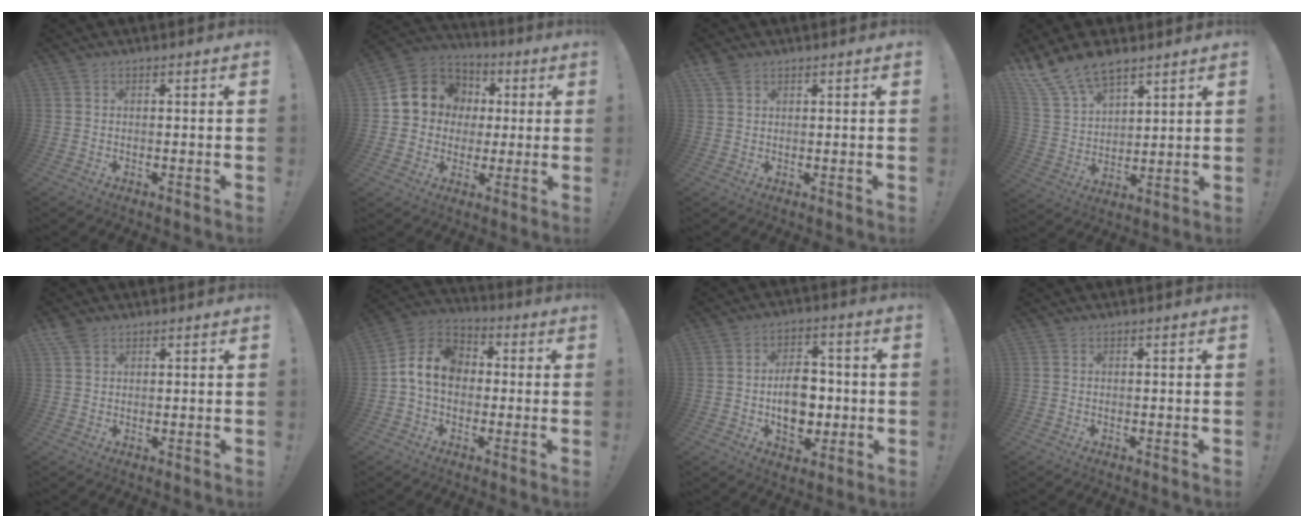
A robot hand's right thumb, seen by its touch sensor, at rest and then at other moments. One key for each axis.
{"total": 12.0, "fx": 2.4, "fy": 11.2, "fz": 3.6, "tx": -0.052, "ty": -0.002, "tz": 0.061}
{"total": 3.2, "fx": 2.2, "fy": 1.8, "fz": 1.5, "tx": -0.032, "ty": -0.003, "tz": 0.042}
{"total": 13.2, "fx": 10.3, "fy": 6.1, "fz": 5.6, "tx": -0.115, "ty": -0.064, "tz": 0.199}
{"total": 3.3, "fx": 2.3, "fy": 2.0, "fz": 1.4, "tx": -0.023, "ty": -0.007, "tz": 0.043}
{"total": 11.7, "fx": 0.6, "fy": 9.1, "fz": 7.4, "tx": -0.127, "ty": 0.021, "tz": 0.021}
{"total": 11.8, "fx": -1.2, "fy": 8.4, "fz": 8.2, "tx": -0.112, "ty": 0.006, "tz": -0.020}
{"total": 0.0}